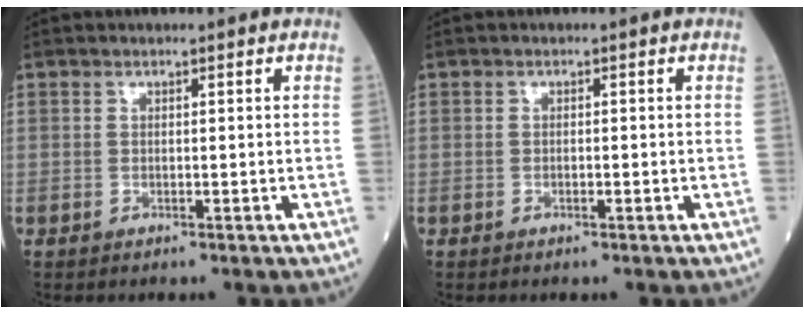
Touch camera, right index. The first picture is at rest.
{"total": 0.8, "force": [-0.3, 0.1, 0.7], "torque": [-0.013, 0.000, -0.004]}